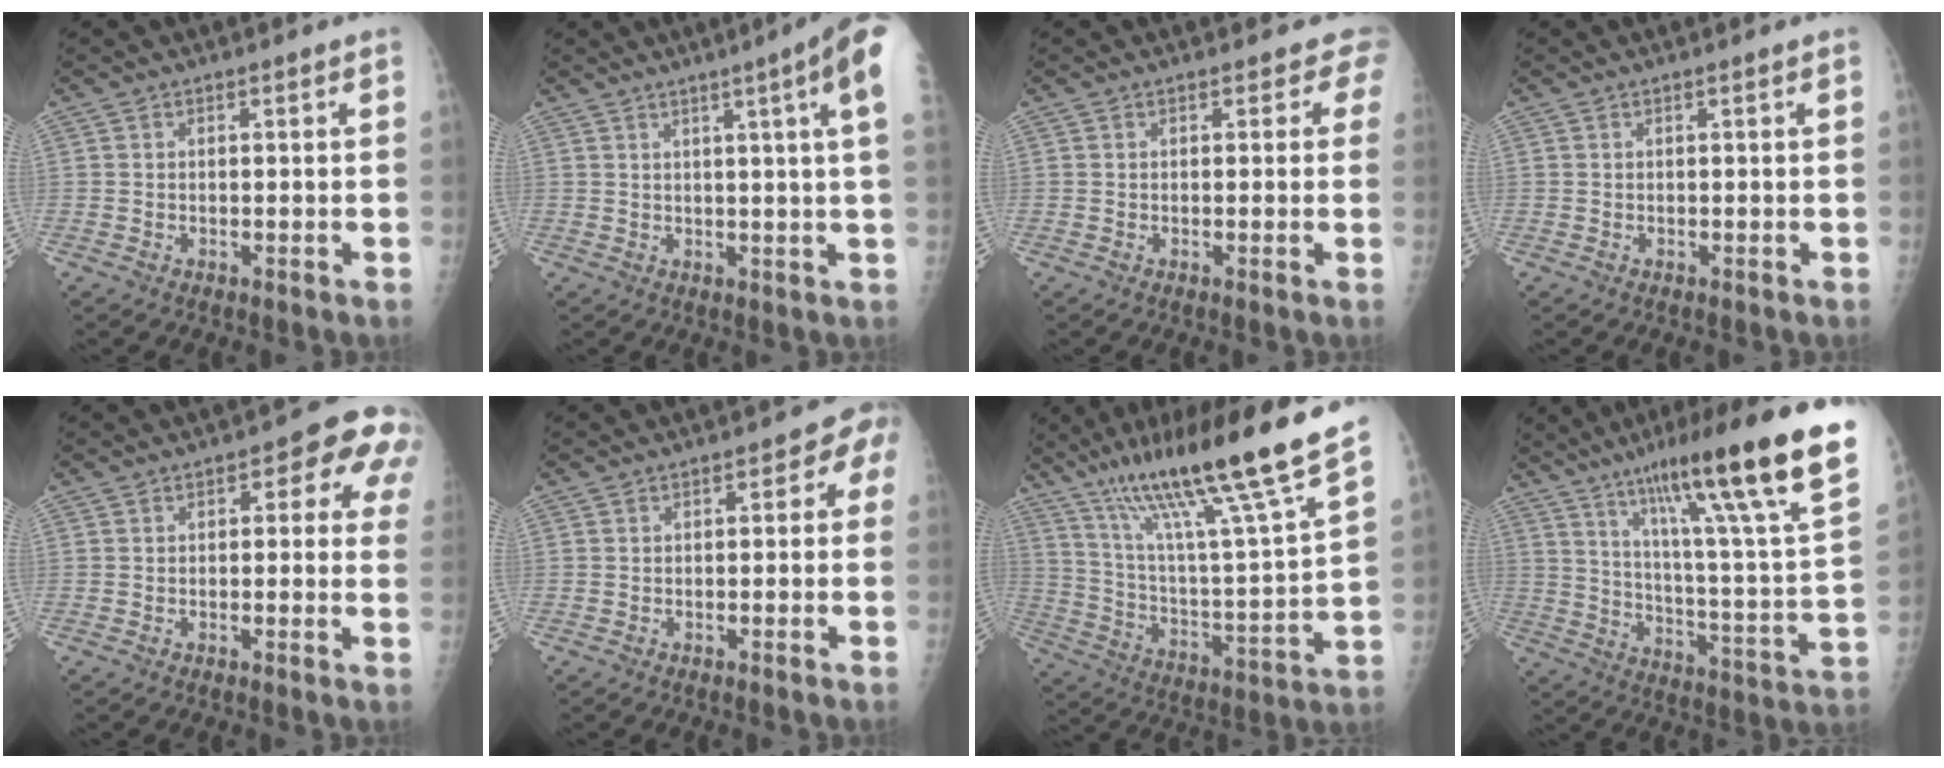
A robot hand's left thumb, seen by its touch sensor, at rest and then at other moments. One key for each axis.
{"total": 10.1, "fx": 4.4, "fy": -0.8, "fz": 9.0, "tx": -0.114, "ty": -0.007, "tz": 0.044}
{"total": 2.0, "fx": 1.5, "fy": 1.3, "fz": 0.3, "tx": 0.024, "ty": -0.005, "tz": 0.000}
{"total": 0.0}
{"total": 7.6, "fx": 2.0, "fy": 3.9, "fz": 6.2, "tx": -0.022, "ty": 0.011, "tz": 0.009}
{"total": 3.3, "fx": -0.7, "fy": 2.4, "fz": 2.2, "tx": 0.004, "ty": 0.022, "tz": -0.018}
{"total": 23.9, "fx": 17.3, "fy": 0.5, "fz": 16.4, "tx": -0.252, "ty": -0.070, "tz": 0.298}
{"total": 28.1, "fx": 17.8, "fy": 2.9, "fz": 21.6, "tx": -0.317, "ty": -0.060, "tz": 0.267}